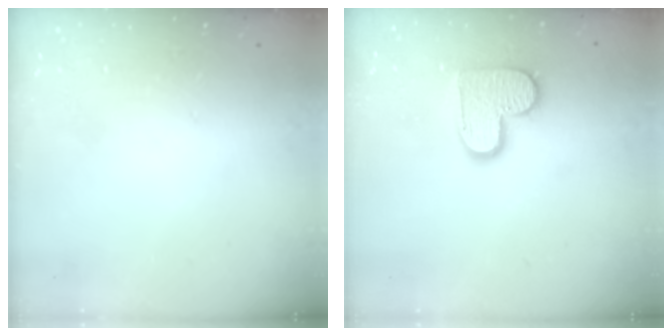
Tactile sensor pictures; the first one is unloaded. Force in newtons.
{"total": 12.0, "press": 12.0, "slide": 0.7}